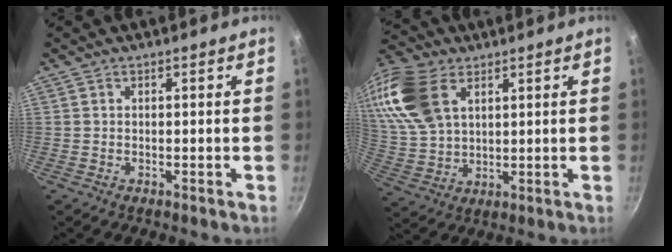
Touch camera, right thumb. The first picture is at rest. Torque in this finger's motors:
{"motor_torque": [-0.47, 1.02, 0.85, 0.95, 0.35]}